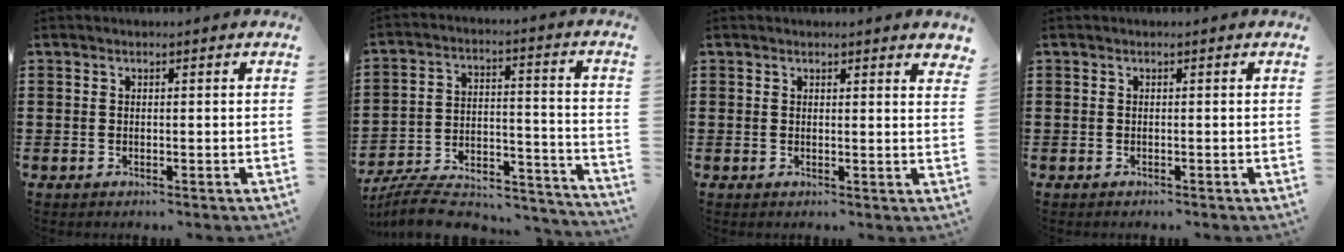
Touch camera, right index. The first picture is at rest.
{"total": 7.9, "force": [-7.1, 2.2, 2.6], "torque": [-0.043, 0.006, -0.136]}
{"total": 1.0, "force": [0.9, 0.1, 0.2], "torque": [0.002, -0.002, 0.016]}
{"total": 0.0}